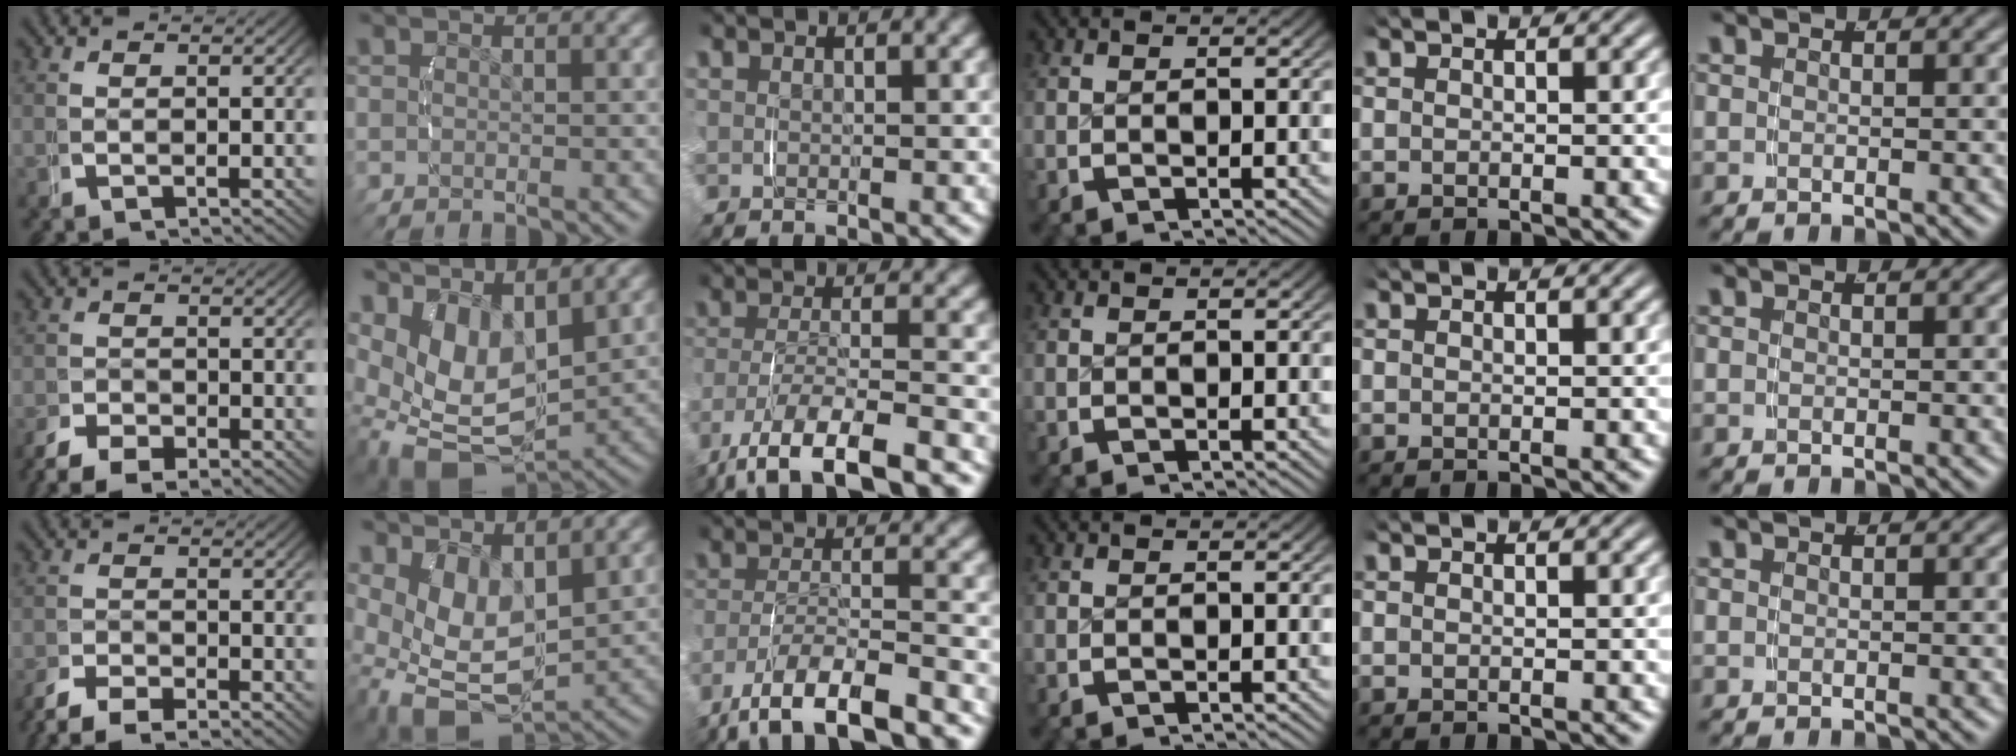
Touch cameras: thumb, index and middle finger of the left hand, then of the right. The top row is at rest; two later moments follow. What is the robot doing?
{"motion": "lift_and_place", "object": "toothpaste"}